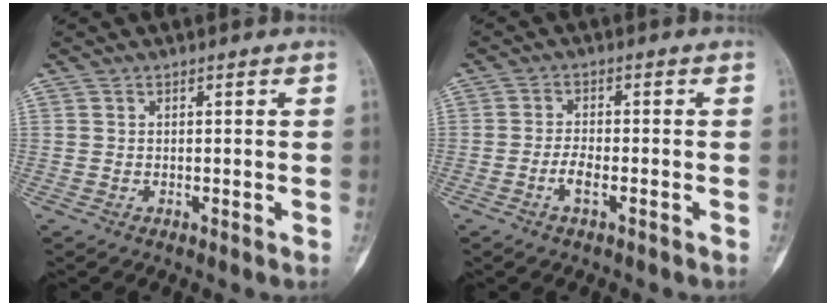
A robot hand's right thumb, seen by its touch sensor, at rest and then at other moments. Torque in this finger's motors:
{"motor_torque": [-0.46, -0.09, 0.23, 0.14, 0.07]}